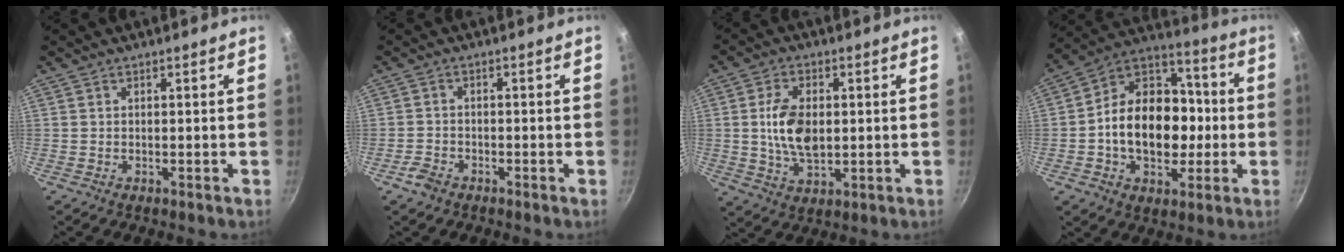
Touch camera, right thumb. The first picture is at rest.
{"total": 2.7, "force": [-2.1, 1.4, 1.1], "torque": [-0.030, 0.016, -0.040]}
{"total": 9.7, "force": [0.6, 5.7, 7.8], "torque": [-0.134, -0.005, 0.012]}
{"total": 19.6, "force": [-2.1, 14.3, 13.1], "torque": [-0.176, 0.042, -0.047]}